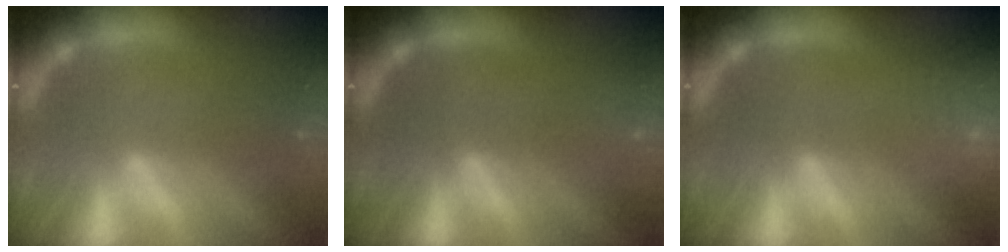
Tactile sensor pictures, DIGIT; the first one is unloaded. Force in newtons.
{"total": 1.4}
{"total": 9.5}